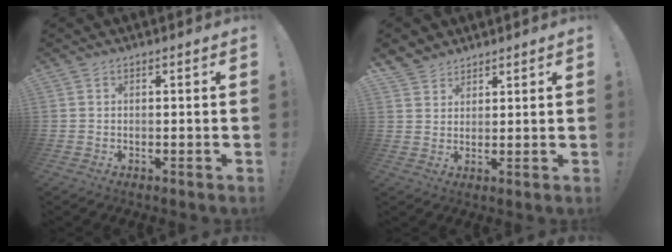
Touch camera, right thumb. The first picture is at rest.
{"total": 4.6, "force": [3.8, 2.6, 0.2], "torque": [-0.007, -0.026, 0.073]}